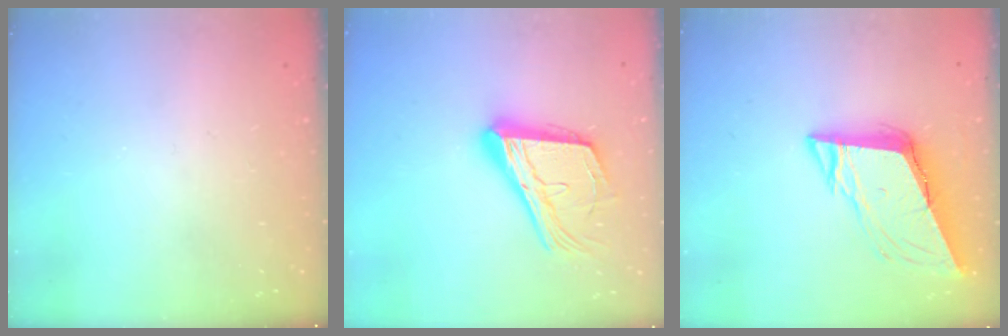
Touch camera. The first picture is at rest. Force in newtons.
{"total": 21.0, "press": 20.9, "slide": 2.7}
{"total": 10.3, "press": 9.9, "slide": 2.9}